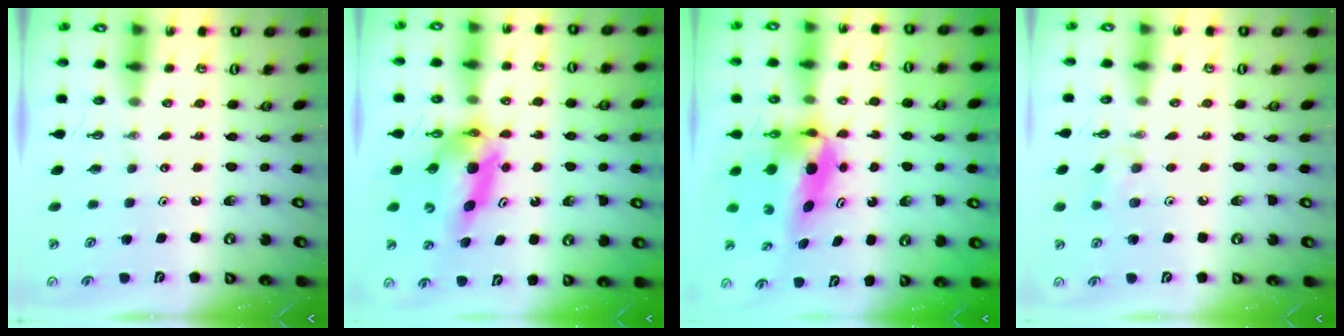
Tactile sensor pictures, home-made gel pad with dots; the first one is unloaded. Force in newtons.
{"total": 11.2, "press": 11.1, "slide": 1.1}
{"total": 7.3, "press": 6.7, "slide": 2.8}
{"total": 6.0, "press": 5.9, "slide": 1.2}